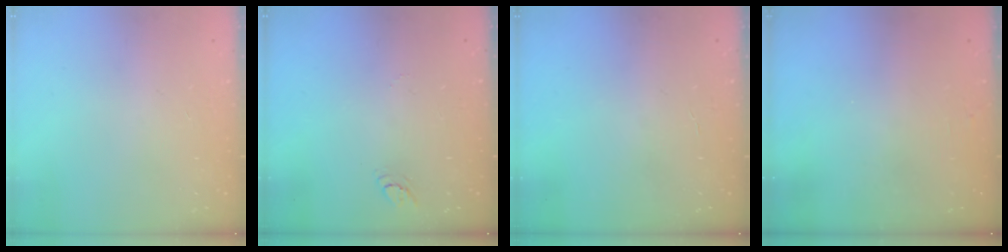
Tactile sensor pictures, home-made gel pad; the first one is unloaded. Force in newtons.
{"total": 3.2, "press": 3.2, "slide": 0.3}
{"total": 1.1, "press": 1.1, "slide": 0.2}
{"total": 2.5, "press": 2.5, "slide": 0.2}